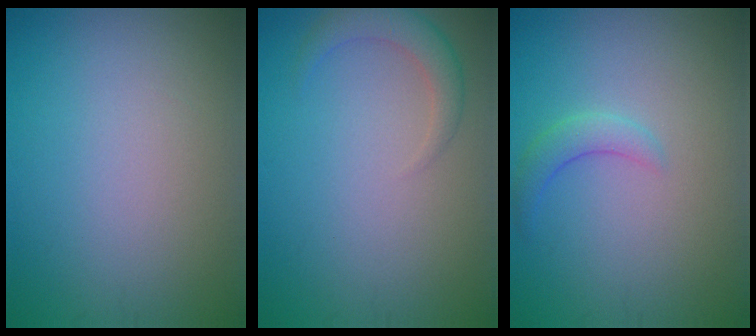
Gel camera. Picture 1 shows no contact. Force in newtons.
{"total": 2.4, "press": 2.4, "slide": 0.4}
{"total": 1.9, "press": 1.9, "slide": 0.1}